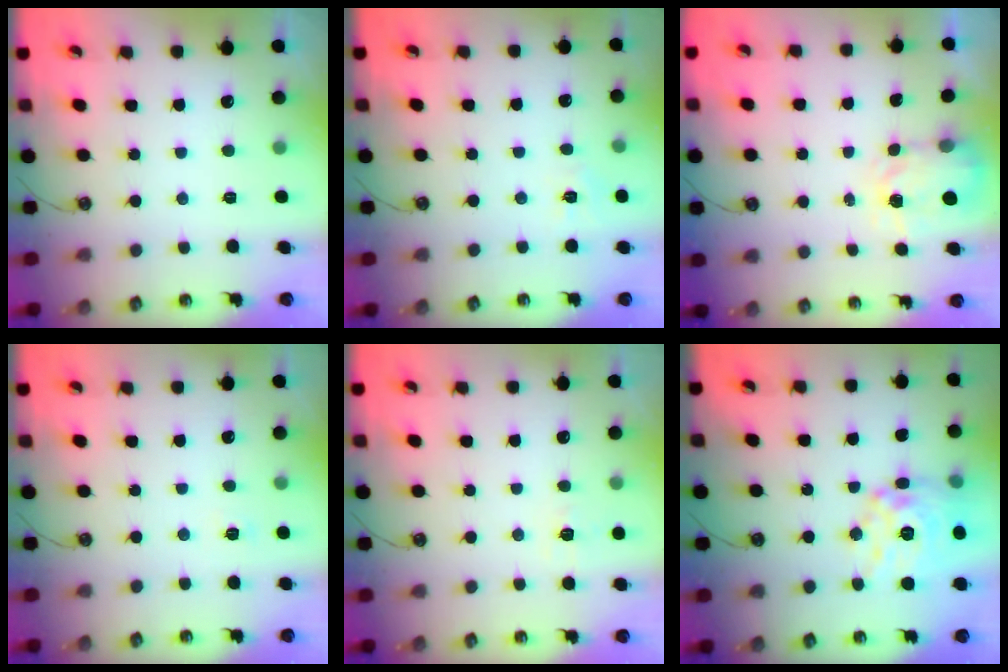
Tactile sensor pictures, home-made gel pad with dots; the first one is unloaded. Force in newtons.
{"total": 3.9, "press": 3.9, "slide": 0.5}
{"total": 3.6, "press": 3.5, "slide": 0.5}
{"total": 2.6, "press": 2.6, "slide": 0.2}
{"total": 5.4, "press": 5.3, "slide": 0.7}
{"total": 15.6, "press": 15.5, "slide": 1.4}